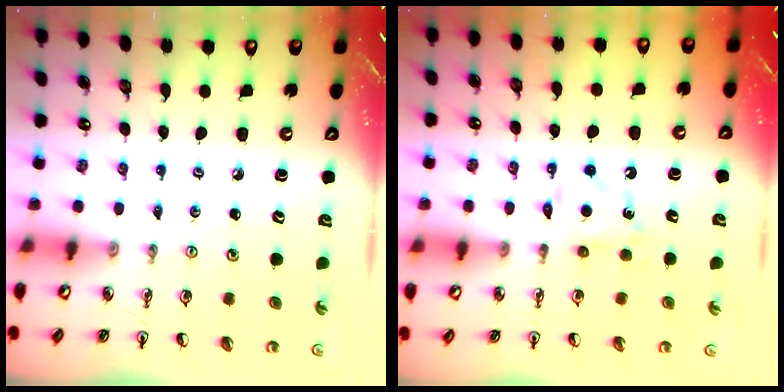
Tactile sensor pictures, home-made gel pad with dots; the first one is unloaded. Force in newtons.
{"total": 5.5, "press": 5.5, "slide": 0.6}